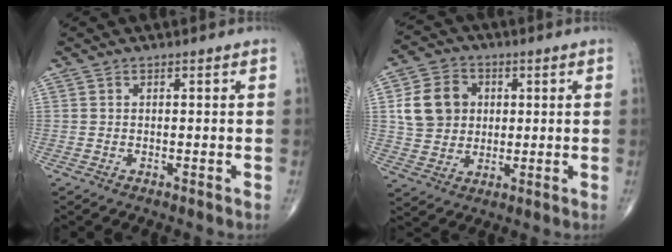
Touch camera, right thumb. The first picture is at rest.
{"total": 10.8, "force": [2.0, 9.1, 5.4], "torque": [-0.075, 0.004, 0.037]}